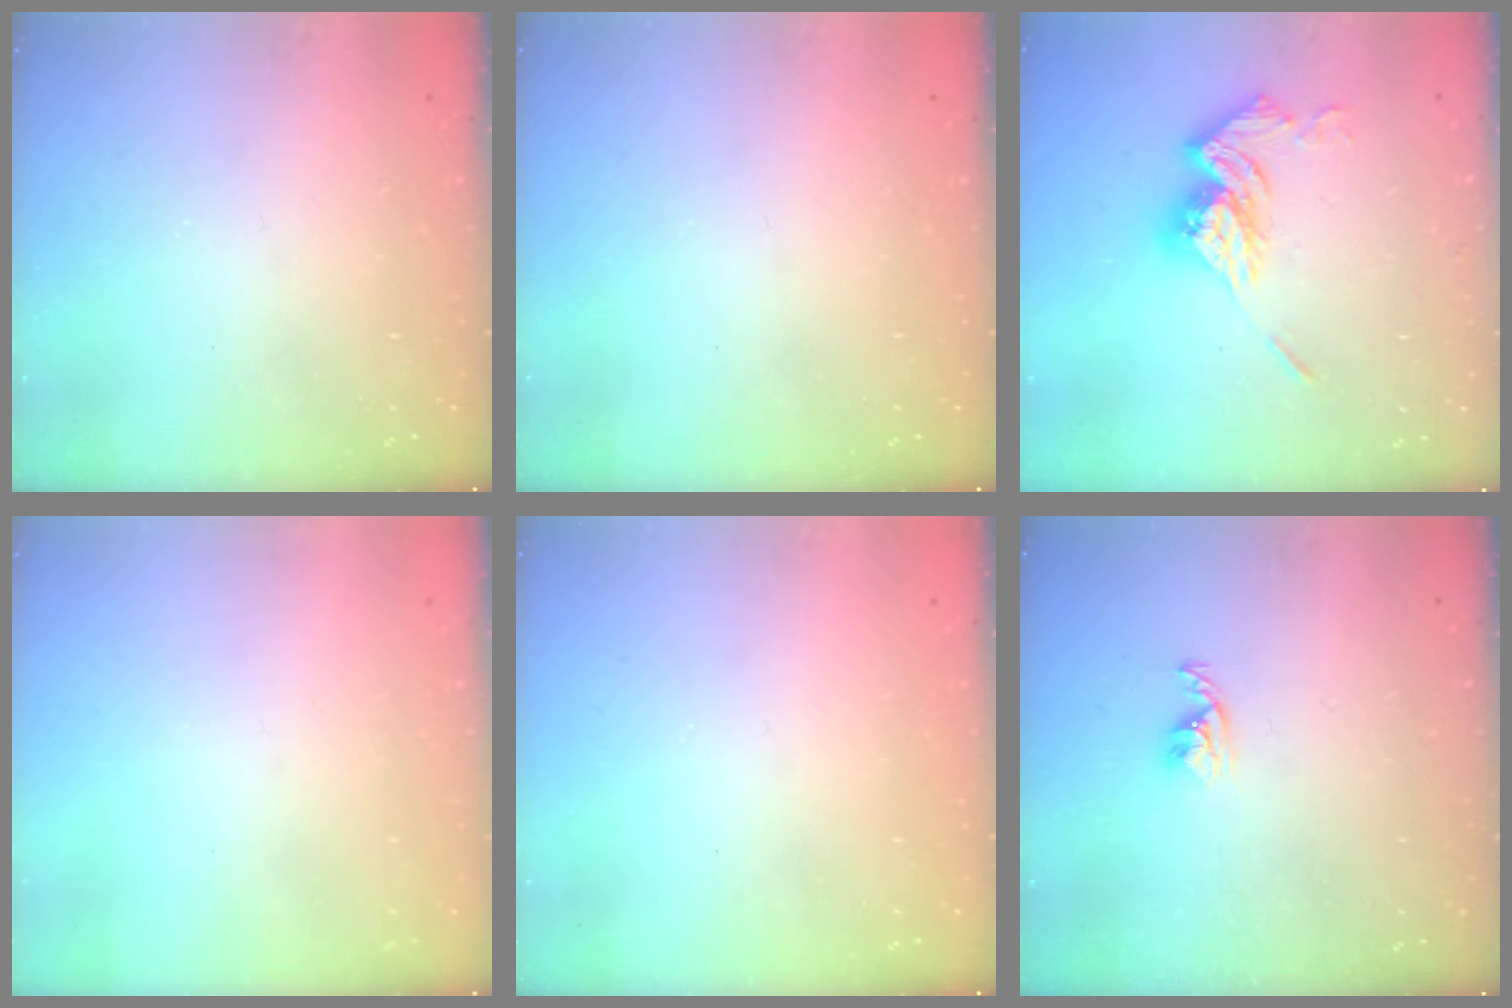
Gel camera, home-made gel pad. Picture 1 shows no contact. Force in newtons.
{"total": 0.0}
{"total": 15.1, "press": 15.0, "slide": 1.5}
{"total": 0.0}
{"total": 0.0}
{"total": 3.5, "press": 3.4, "slide": 0.5}